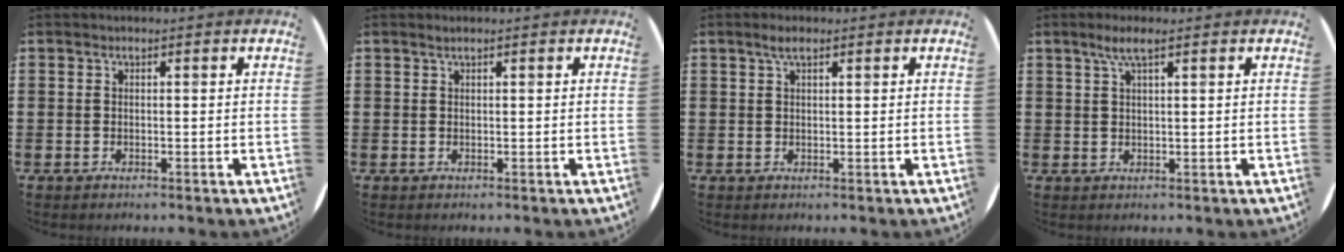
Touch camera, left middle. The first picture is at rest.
{"total": 0.5, "force": [0.4, 0.0, 0.4], "torque": [-0.006, 0.000, 0.008]}
{"total": 1.8, "force": [1.1, 0.5, 1.3], "torque": [-0.027, 0.005, 0.018]}
{"total": 3.0, "force": [1.8, 0.4, 2.4], "torque": [-0.050, 0.006, 0.029]}